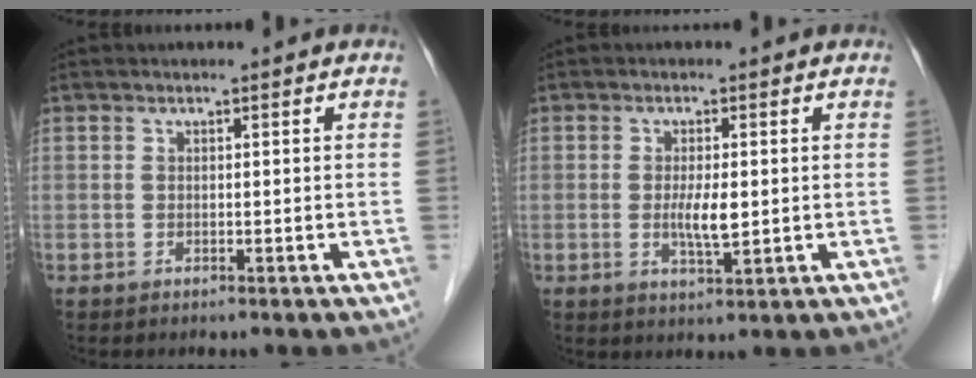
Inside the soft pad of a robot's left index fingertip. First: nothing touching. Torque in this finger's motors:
{"motor_torque": [0.46, 0.38, 0.13, 0.10]}